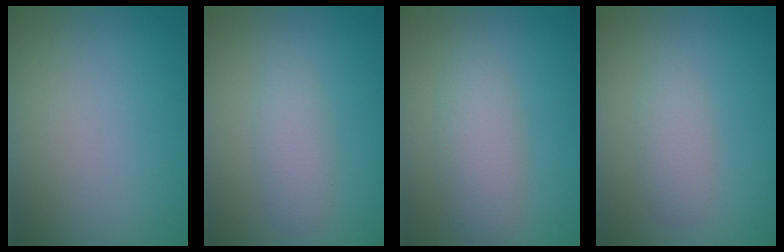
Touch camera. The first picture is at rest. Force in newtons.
{"total": 2.4, "press": 2.4, "slide": 0.1}
{"total": 3.3, "press": 3.3, "slide": 0.3}
{"total": 2.1, "press": 2.1, "slide": 0.0}